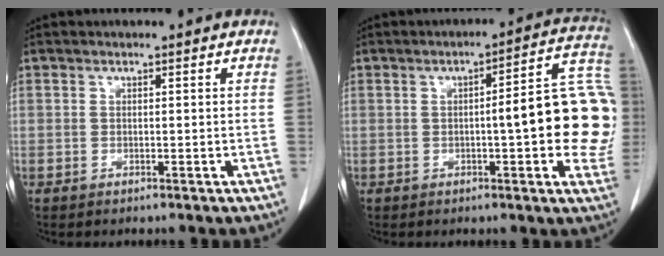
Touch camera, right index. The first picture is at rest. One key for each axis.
{"total": 15.3, "fx": -0.4, "fy": 2.8, "fz": 15.0, "tx": -0.156, "ty": 0.032, "tz": -0.009}